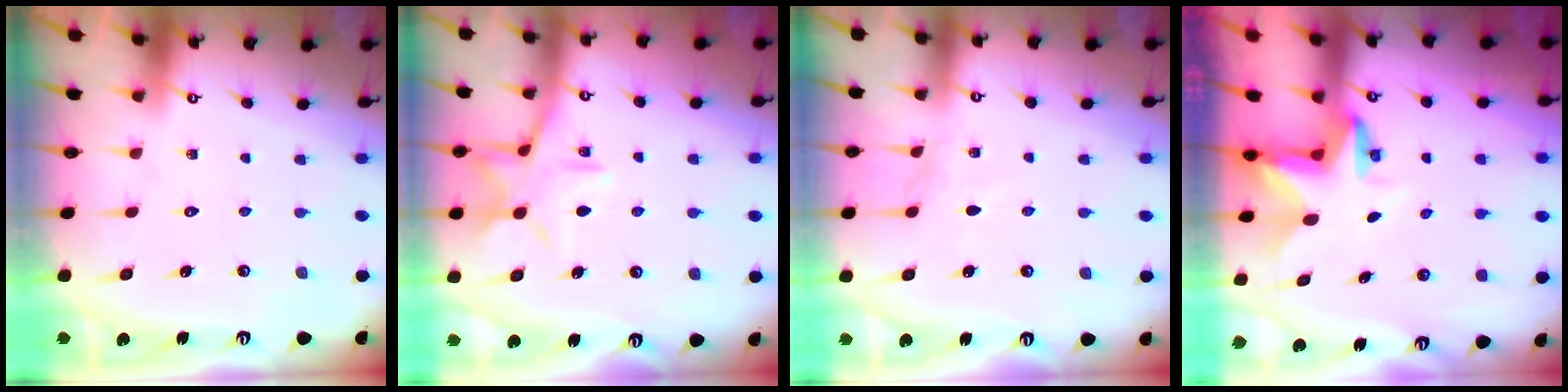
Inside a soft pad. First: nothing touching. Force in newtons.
{"total": 11.5, "press": 11.5, "slide": 0.7}
{"total": 4.4, "press": 4.4, "slide": 0.5}
{"total": 3.1, "press": 3.1, "slide": 0.2}